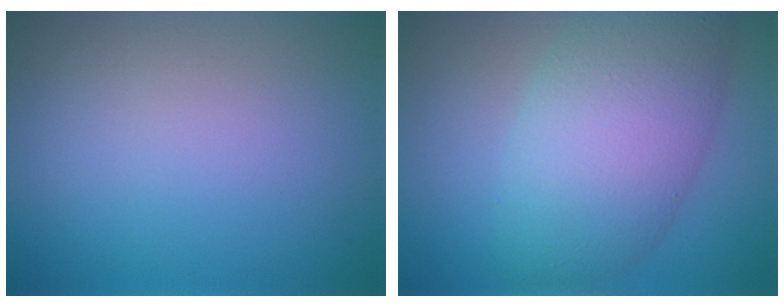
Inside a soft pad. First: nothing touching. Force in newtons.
{"total": 8.4, "press": 8.4, "slide": 0.1}